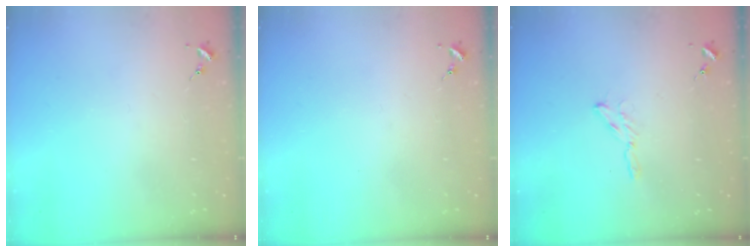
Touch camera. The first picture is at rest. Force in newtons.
{"total": 0.0}
{"total": 2.9, "press": 2.9, "slide": 0.3}